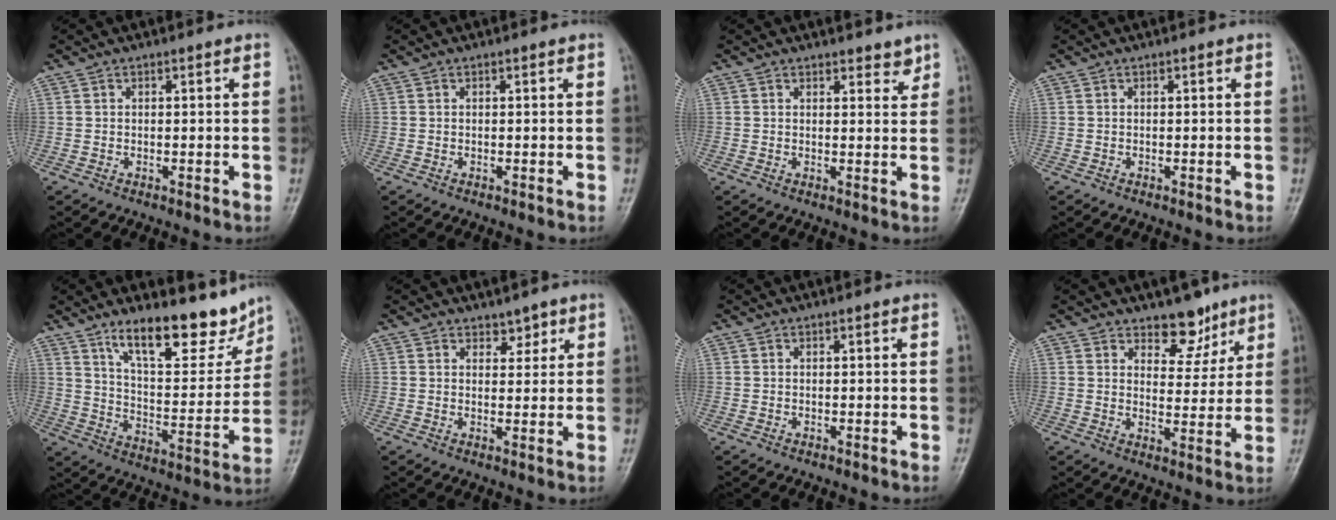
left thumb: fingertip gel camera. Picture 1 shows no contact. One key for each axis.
{"total": 0.0}
{"total": 2.7, "fx": 2.3, "fy": 1.2, "fz": 0.9, "tx": 0.007, "ty": -0.016, "tz": 0.028}
{"total": 0.0}
{"total": 16.8, "fx": 12.4, "fy": 5.7, "fz": 9.8, "tx": -0.104, "ty": -0.082, "tz": 0.203}
{"total": 2.6, "fx": 1.9, "fy": 1.5, "fz": 0.6, "tx": 0.013, "ty": -0.011, "tz": 0.025}
{"total": 0.0}
{"total": 6.6, "fx": 4.9, "fy": 3.7, "fz": 2.5, "tx": -0.001, "ty": -0.035, "tz": 0.075}